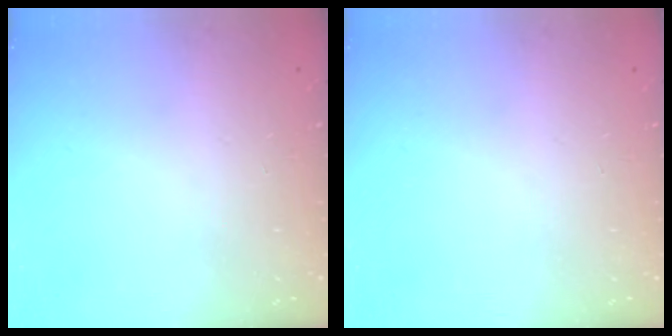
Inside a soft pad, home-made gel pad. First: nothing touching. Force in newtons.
{"total": 0.0}